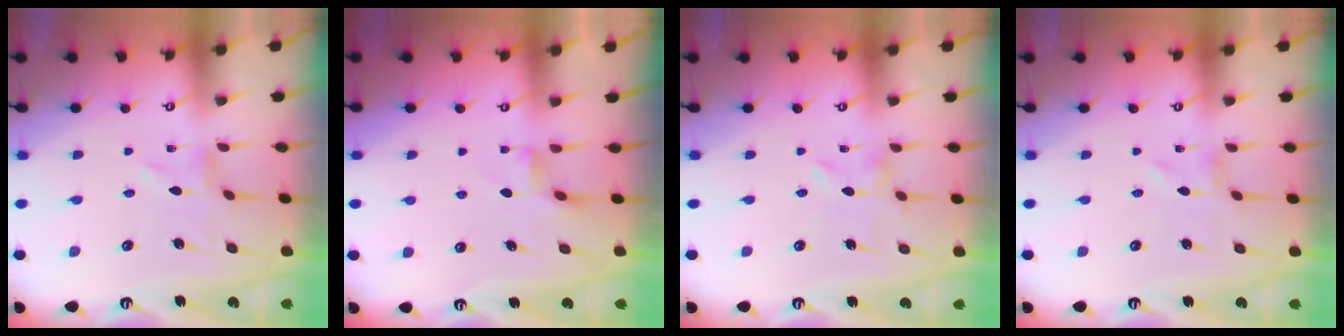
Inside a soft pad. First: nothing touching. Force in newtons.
{"total": 3.0, "press": 2.9, "slide": 0.5}
{"total": 0.0}
{"total": 0.0}